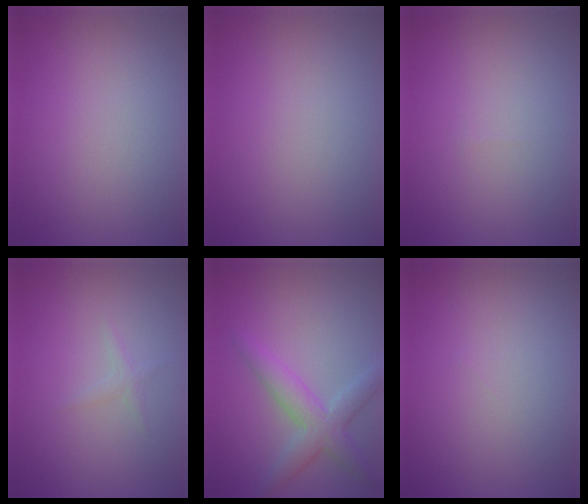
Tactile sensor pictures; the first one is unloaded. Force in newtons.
{"total": 0.0}
{"total": 0.0}
{"total": 0.7, "press": 0.7, "slide": 0.0}
{"total": 3.8, "press": 3.8, "slide": 0.1}
{"total": 0.0}